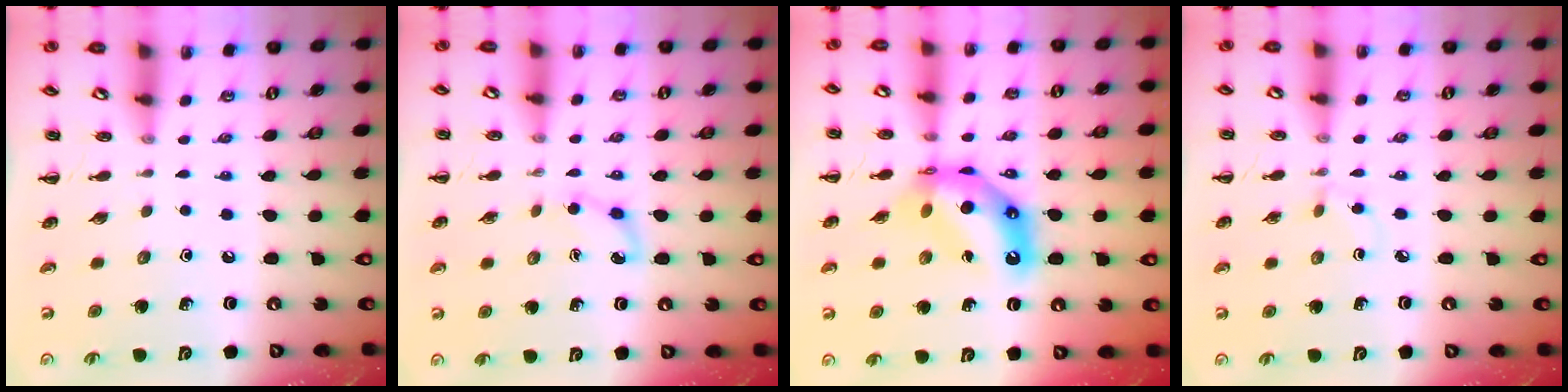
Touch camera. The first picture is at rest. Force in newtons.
{"total": 3.2, "press": 3.1, "slide": 0.9}
{"total": 12.4, "press": 11.8, "slide": 3.8}
{"total": 2.2, "press": 1.9, "slide": 1.1}